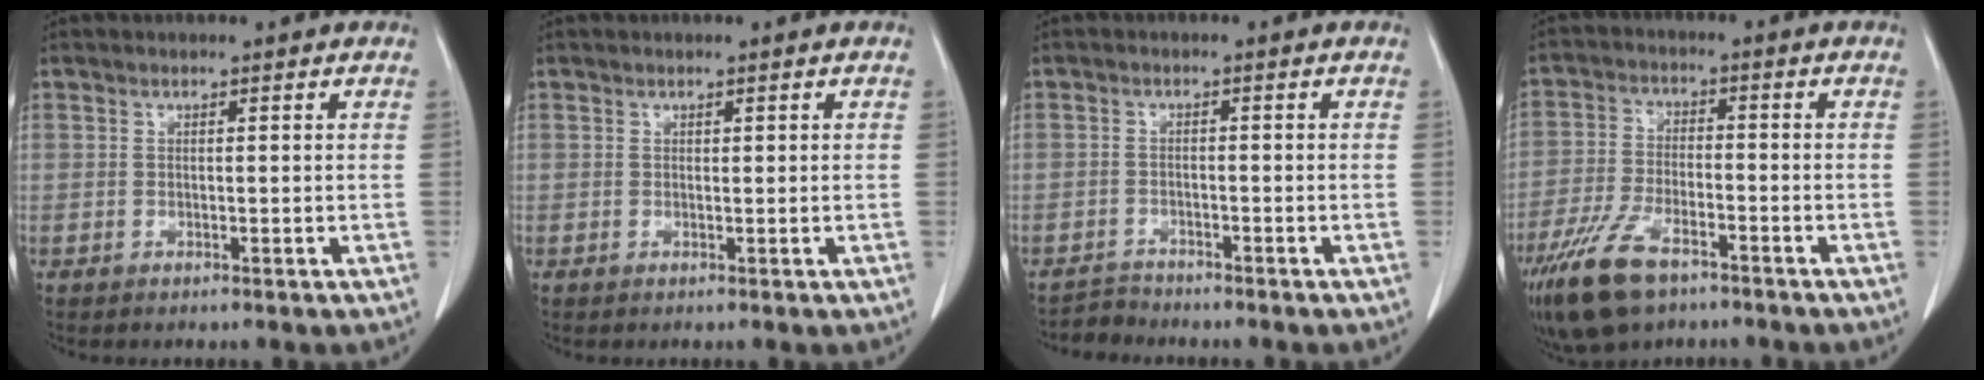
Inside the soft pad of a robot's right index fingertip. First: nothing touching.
{"total": 0.0}
{"total": 2.2, "force": [-2.0, 0.1, -0.9], "torque": [0.021, -0.008, -0.038]}
{"total": 10.2, "force": [-6.6, 4.1, 6.6], "torque": [-0.141, -0.013, -0.117]}